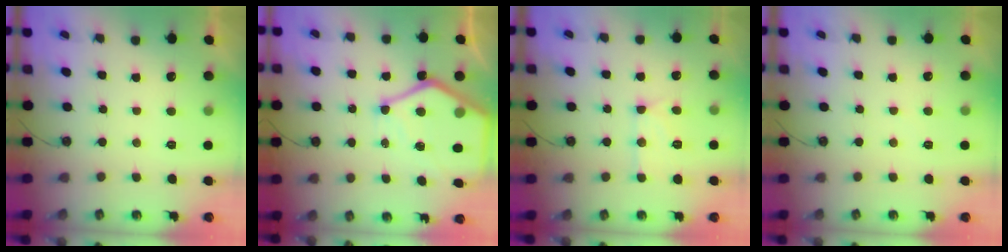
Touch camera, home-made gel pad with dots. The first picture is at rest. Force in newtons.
{"total": 17.1, "press": 17.0, "slide": 1.6}
{"total": 11.4, "press": 11.3, "slide": 1.1}
{"total": 2.5, "press": 2.4, "slide": 0.4}